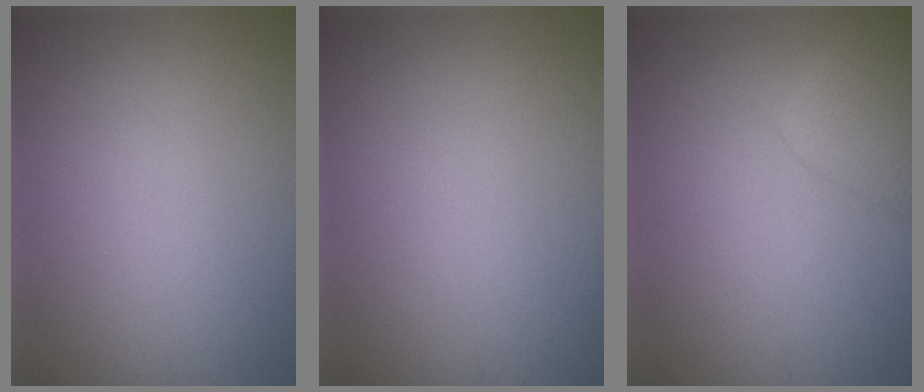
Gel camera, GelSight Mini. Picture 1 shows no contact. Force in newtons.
{"total": 0.0}
{"total": 2.9, "press": 2.9, "slide": 0.2}